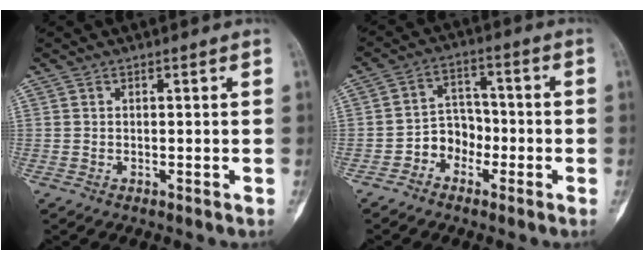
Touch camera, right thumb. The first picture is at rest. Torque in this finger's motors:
{"motor_torque": [0.02, 0.02, 0.55, -0.49, -0.02]}